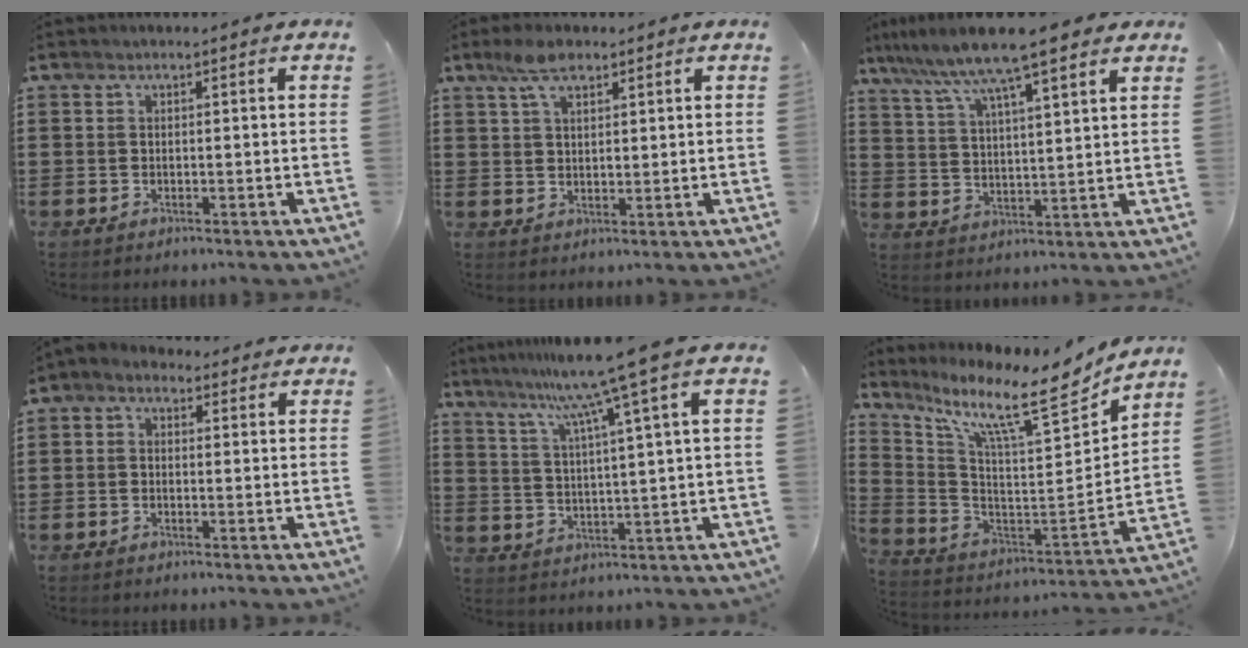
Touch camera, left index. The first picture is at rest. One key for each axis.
{"total": 5.2, "fx": 3.4, "fy": 2.5, "fz": 3.0, "tx": -0.061, "ty": 0.007, "tz": 0.061}
{"total": 8.6, "fx": 7.0, "fy": 0.3, "fz": 4.9, "tx": -0.120, "ty": -0.027, "tz": 0.118}
{"total": 1.2, "fx": -0.4, "fy": 0.9, "fz": 0.7, "tx": -0.015, "ty": 0.005, "tz": -0.010}
{"total": 9.6, "fx": 6.6, "fy": -2.1, "fz": 6.7, "tx": -0.149, "ty": -0.028, "tz": 0.103}
{"total": 11.8, "fx": 9.0, "fy": 1.2, "fz": 7.6, "tx": -0.166, "ty": -0.070, "tz": 0.141}